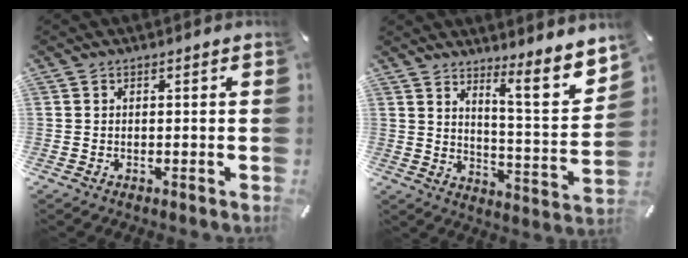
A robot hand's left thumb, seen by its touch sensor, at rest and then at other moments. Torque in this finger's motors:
{"motor_torque": [0.63, -0.55, 0.36, -0.21, 0.11]}